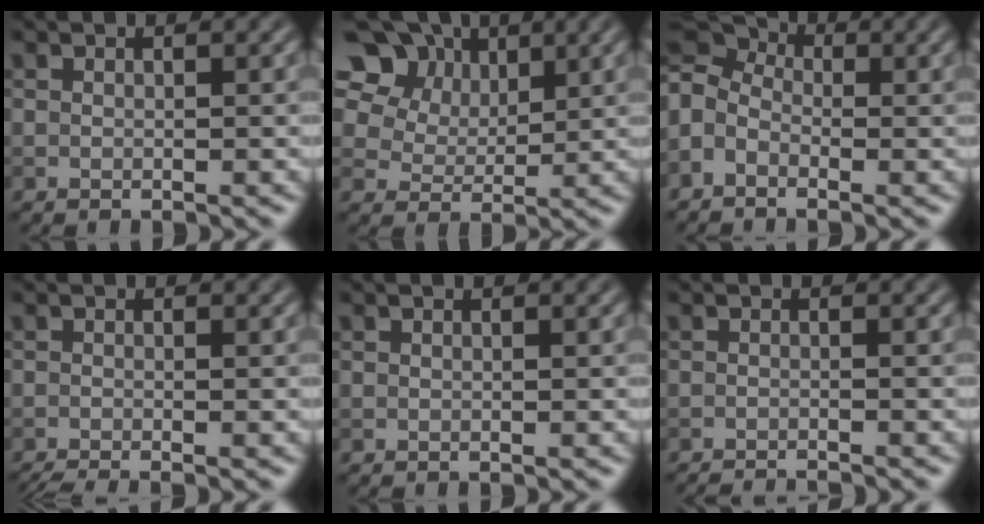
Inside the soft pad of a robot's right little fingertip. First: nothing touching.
{"total": 14.3, "force": [7.7, 10.1, 6.7], "torque": [-0.163, 0.033, 0.148]}
{"total": 5.7, "force": [-0.1, 4.2, 3.8], "torque": [-0.087, 0.028, -0.016]}
{"total": 2.5, "force": [-1.9, 0.4, 1.6], "torque": [-0.019, -0.009, -0.040]}
{"total": 0.0}
{"total": 2.9, "force": [-2.6, 0.4, 1.1], "torque": [-0.011, -0.006, -0.043]}